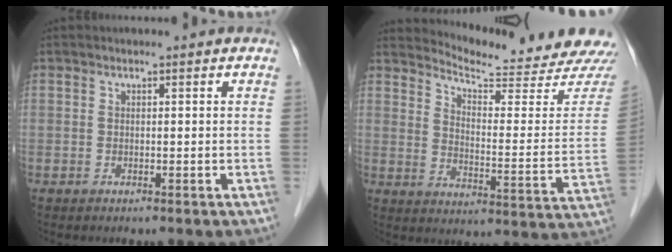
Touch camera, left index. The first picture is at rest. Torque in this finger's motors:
{"motor_torque": [-0.25, -1.13, 0.09, 0.00]}